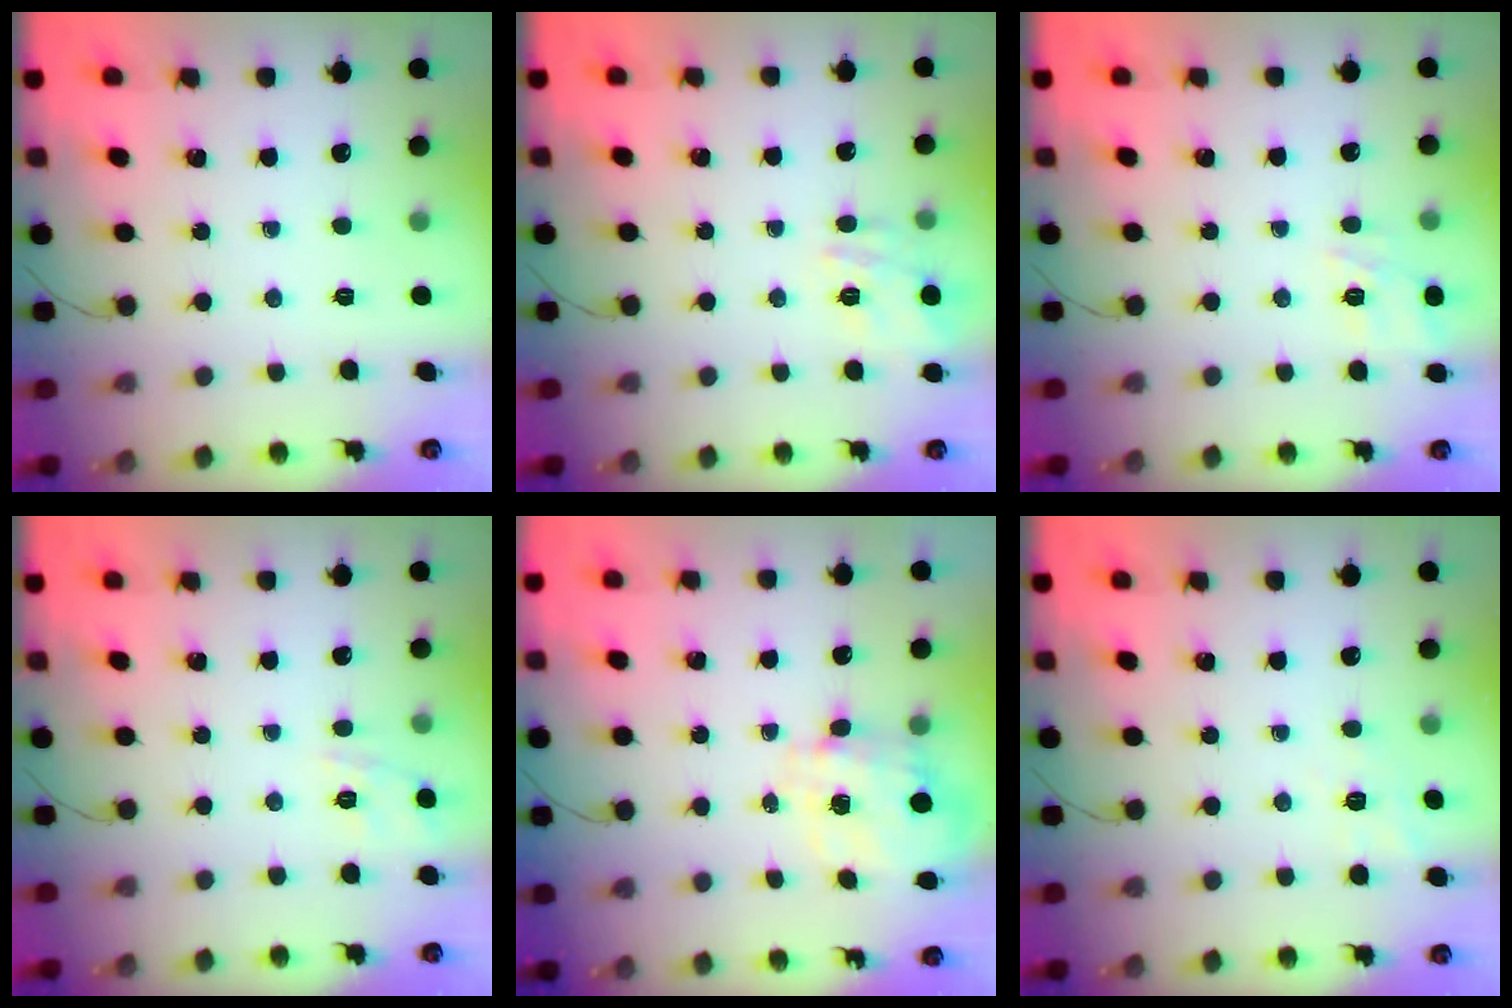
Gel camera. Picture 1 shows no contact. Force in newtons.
{"total": 13.8, "press": 13.8, "slide": 0.6}
{"total": 11.4, "press": 11.4, "slide": 1.1}
{"total": 10.1, "press": 10.0, "slide": 1.5}
{"total": 3.4, "press": 3.2, "slide": 1.0}
{"total": 2.3, "press": 0.6, "slide": 2.2}